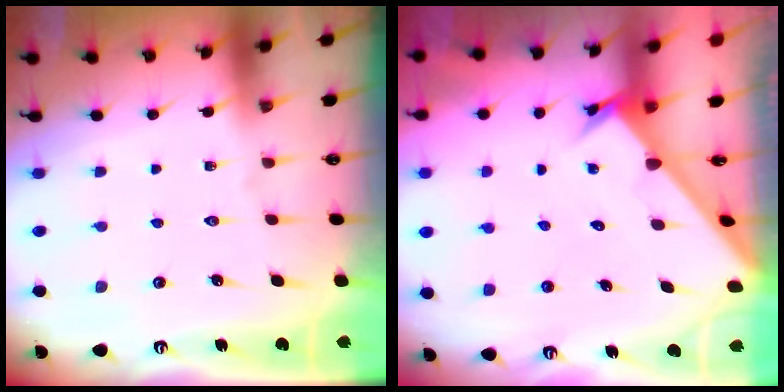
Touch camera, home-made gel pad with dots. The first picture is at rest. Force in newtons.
{"total": 2.4, "press": 2.4, "slide": 0.1}